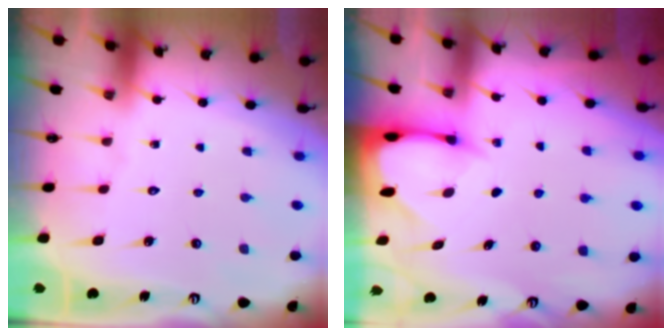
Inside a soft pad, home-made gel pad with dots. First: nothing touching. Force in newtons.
{"total": 3.1, "press": 3.1, "slide": 0.4}